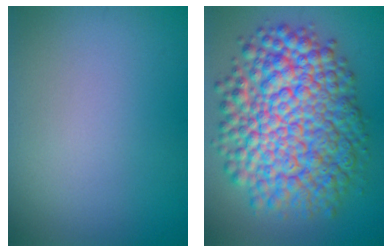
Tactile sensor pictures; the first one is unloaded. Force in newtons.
{"total": 12.4, "press": 12.4, "slide": 0.4}